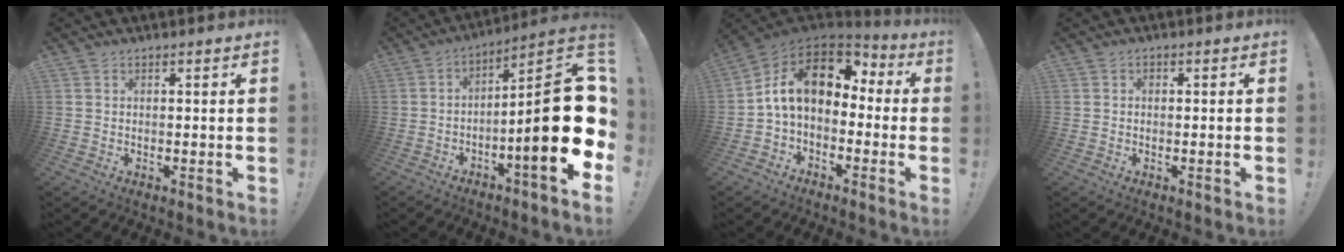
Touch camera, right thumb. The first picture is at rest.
{"total": 21.5, "force": [-2.7, 4.1, 20.9], "torque": [-0.318, 0.014, -0.043]}
{"total": 14.0, "force": [3.5, 8.9, 10.2], "torque": [-0.163, -0.005, 0.064]}
{"total": 0.6, "force": [-0.3, 0.5, 0.3], "torque": [-0.006, 0.004, -0.005]}